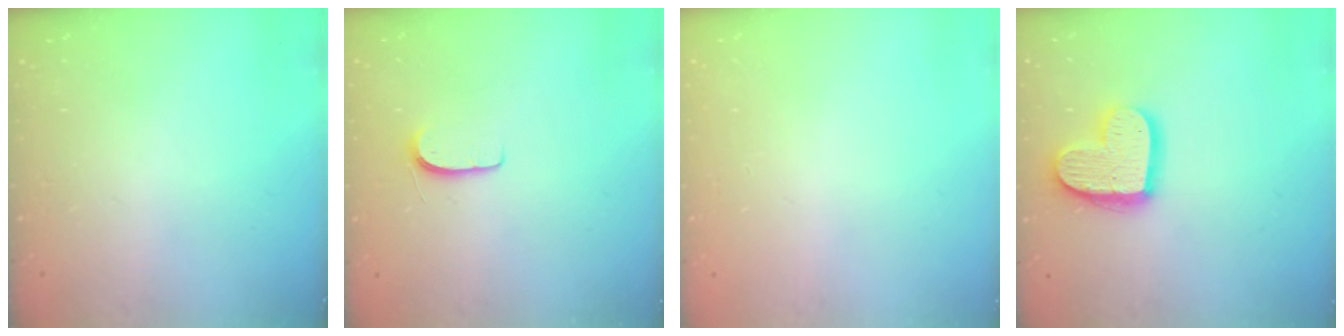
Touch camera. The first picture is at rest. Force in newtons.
{"total": 5.2, "press": 5.2, "slide": 0.5}
{"total": 0.8, "press": 0.4, "slide": 0.7}
{"total": 16.2, "press": 16.1, "slide": 1.5}